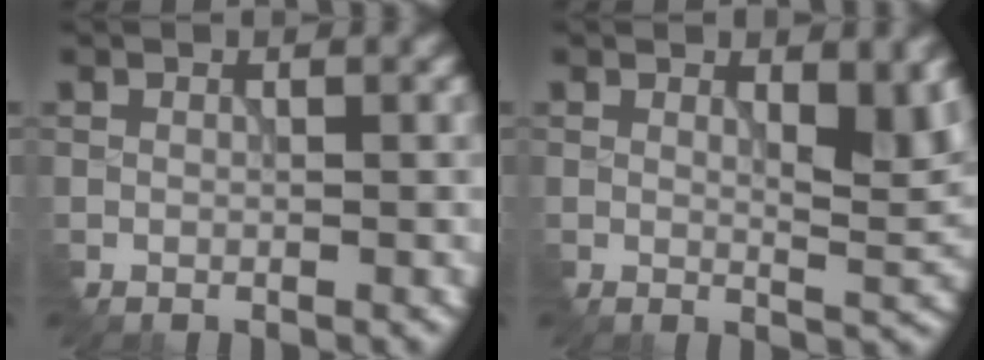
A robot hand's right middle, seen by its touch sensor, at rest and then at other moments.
{"total": 4.3, "force": [1.4, 1.5, 3.8], "torque": [-0.057, -0.009, 0.026]}